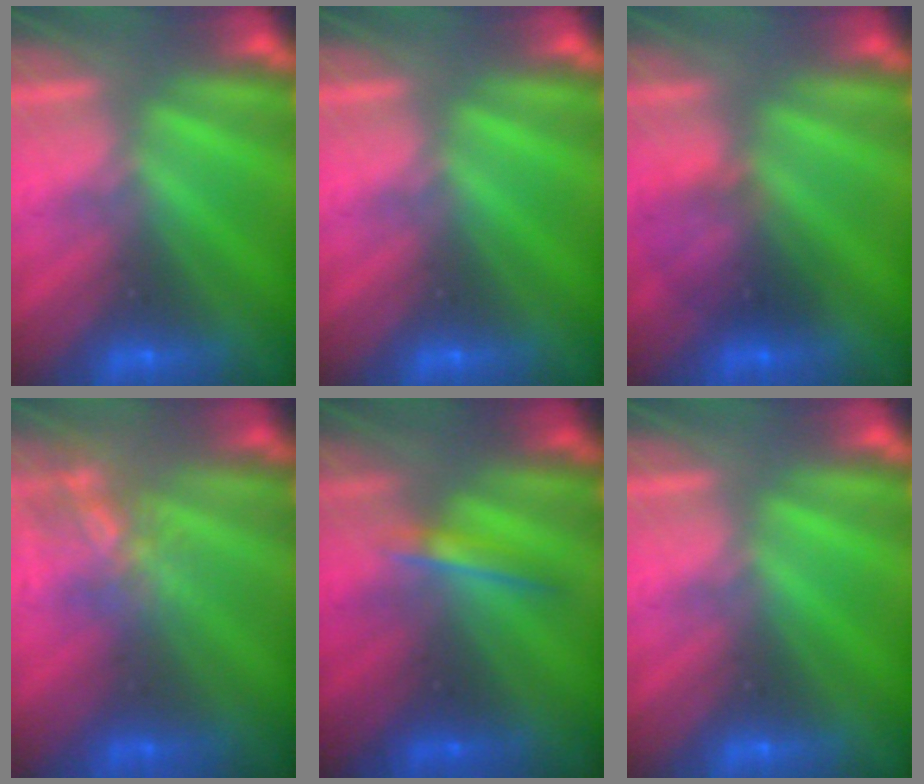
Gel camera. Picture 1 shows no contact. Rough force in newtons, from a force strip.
{"total": 0.0}
{"total": 2.8}
{"total": 3.6}
{"total": 1.6}
{"total": 0.0}